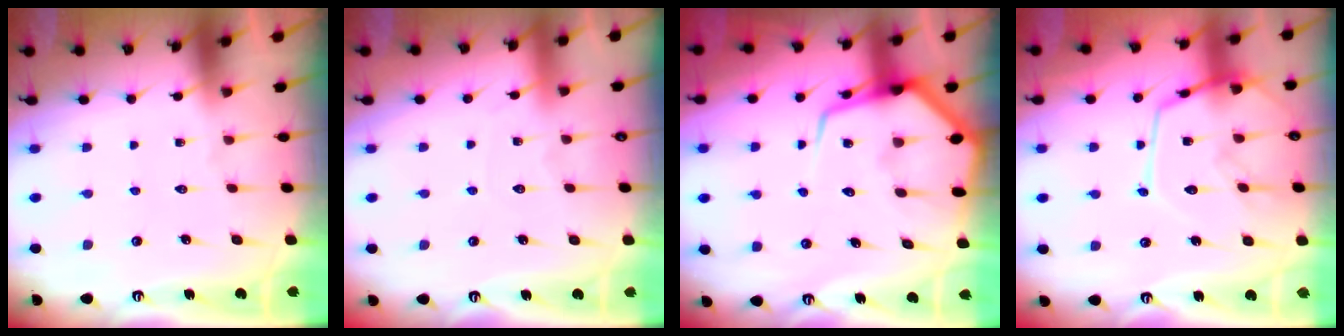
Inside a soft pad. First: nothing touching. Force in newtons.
{"total": 3.2, "press": 3.1, "slide": 0.3}
{"total": 10.9, "press": 10.8, "slide": 1.1}
{"total": 14.3, "press": 14.3, "slide": 1.1}